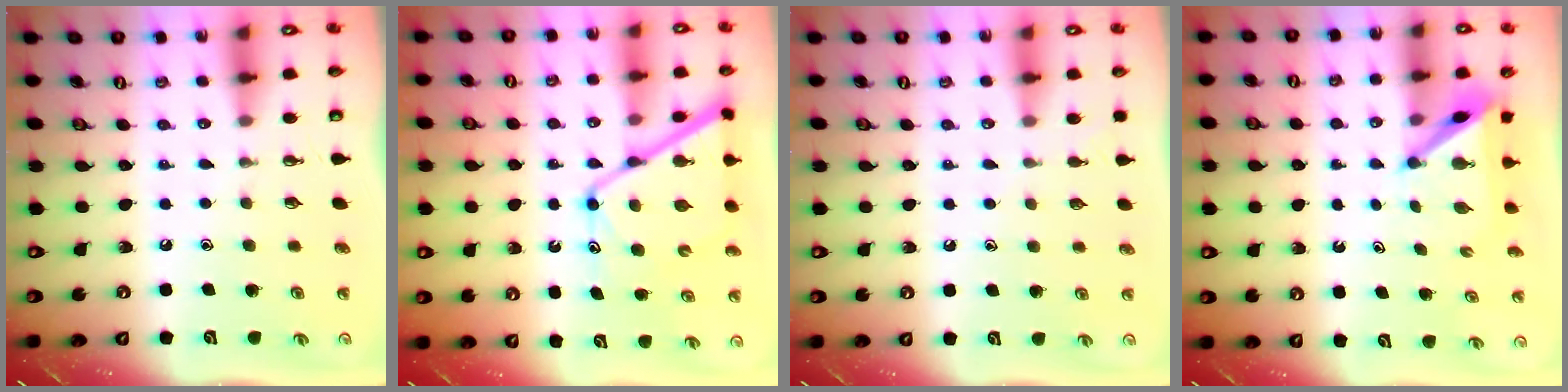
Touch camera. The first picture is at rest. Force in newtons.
{"total": 14.0, "press": 13.9, "slide": 1.3}
{"total": 2.9, "press": 2.9, "slide": 0.4}
{"total": 4.9, "press": 4.9, "slide": 0.1}